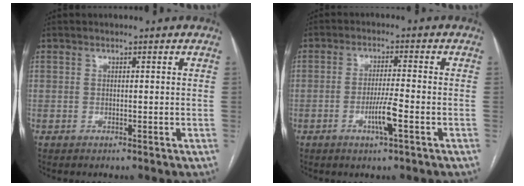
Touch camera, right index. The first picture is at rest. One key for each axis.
{"total": 4.9, "fx": -1.9, "fy": -0.2, "fz": 4.5, "tx": -0.088, "ty": -0.007, "tz": -0.034}